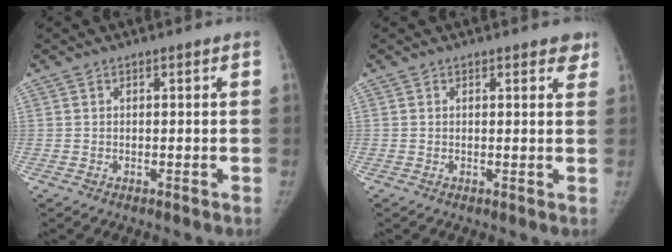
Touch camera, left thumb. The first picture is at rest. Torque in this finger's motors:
{"motor_torque": [0.44, -0.32, 0.43, -0.66, 0.06]}